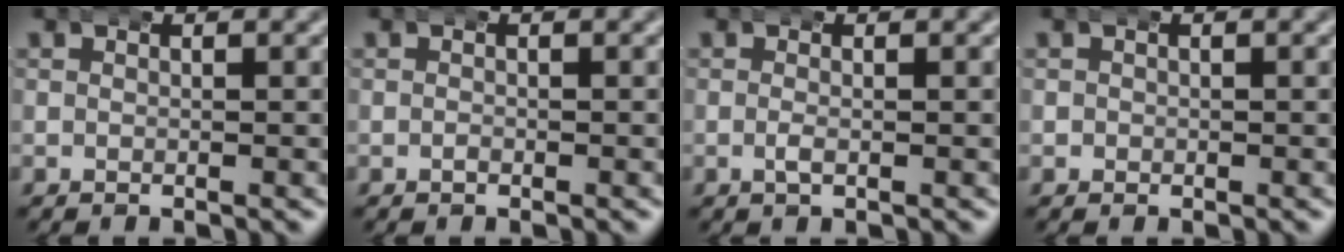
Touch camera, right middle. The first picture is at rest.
{"total": 0.0}
{"total": 0.5, "force": [-0.2, -0.1, 0.5], "torque": [-0.015, -0.006, -0.002]}
{"total": 0.6, "force": [0.2, 0.4, -0.4], "torque": [0.006, -0.005, 0.006]}